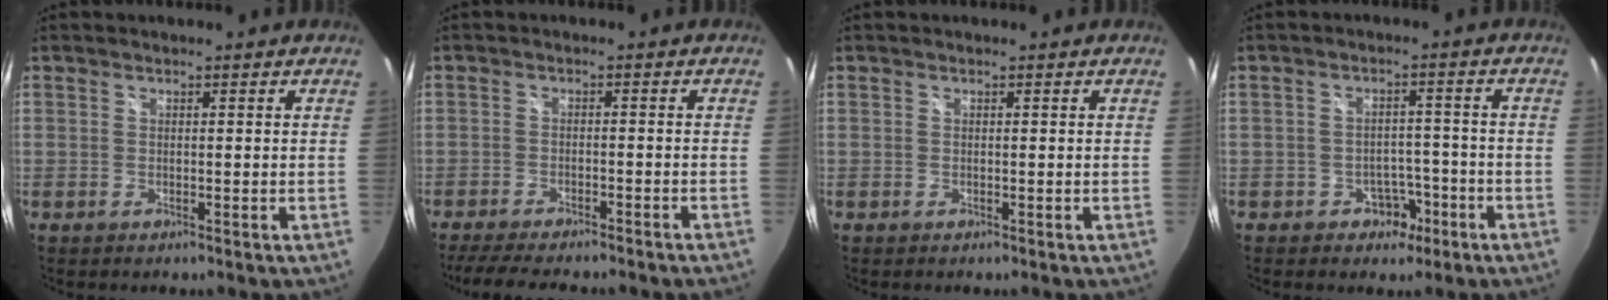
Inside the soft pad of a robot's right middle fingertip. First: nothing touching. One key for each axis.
{"total": 10.4, "fx": -9.1, "fy": 1.0, "fz": 4.9, "tx": -0.111, "ty": -0.020, "tz": -0.136}
{"total": 0.0}
{"total": 4.5, "fx": -2.7, "fy": 3.4, "fz": 1.4, "tx": -0.030, "ty": 0.013, "tz": -0.030}